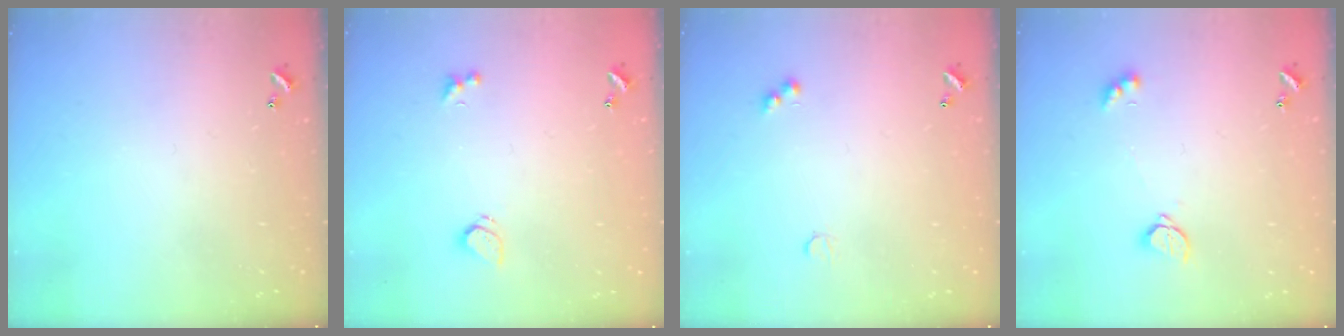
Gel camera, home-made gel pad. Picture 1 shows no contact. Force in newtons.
{"total": 1.9, "press": 1.8, "slide": 0.5}
{"total": 2.5, "press": 2.4, "slide": 0.5}
{"total": 2.1, "press": 2.0, "slide": 0.5}